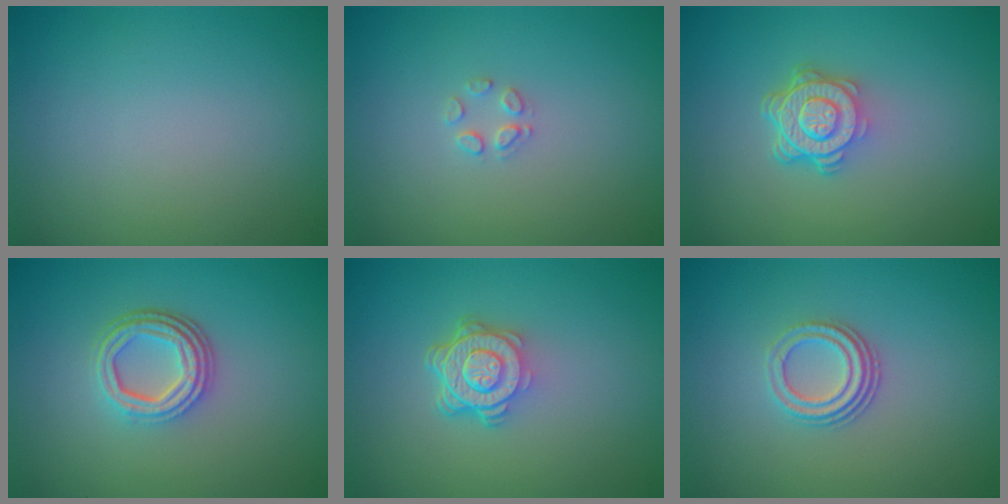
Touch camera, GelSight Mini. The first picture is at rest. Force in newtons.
{"total": 1.2, "press": 1.2, "slide": 0.1}
{"total": 4.8, "press": 3.4, "slide": 3.4}
{"total": 4.6, "press": 3.3, "slide": 3.1}
{"total": 4.8, "press": 3.4, "slide": 3.4}
{"total": 3.0, "press": 2.2, "slide": 2.0}